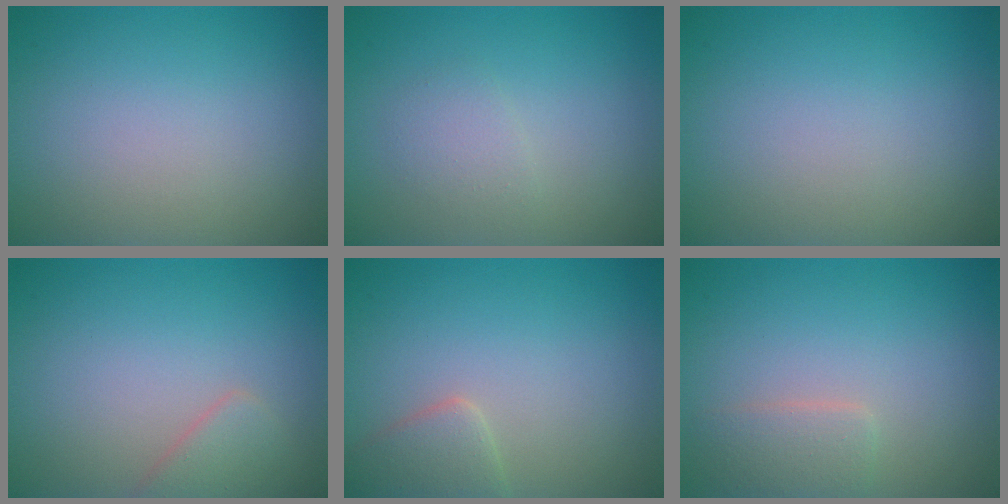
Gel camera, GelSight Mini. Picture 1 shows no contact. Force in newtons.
{"total": 1.4, "press": 1.4, "slide": 0.1}
{"total": 0.0}
{"total": 1.9, "press": 1.9, "slide": 0.2}
{"total": 2.4, "press": 2.4, "slide": 0.1}
{"total": 2.0, "press": 2.0, "slide": 0.1}